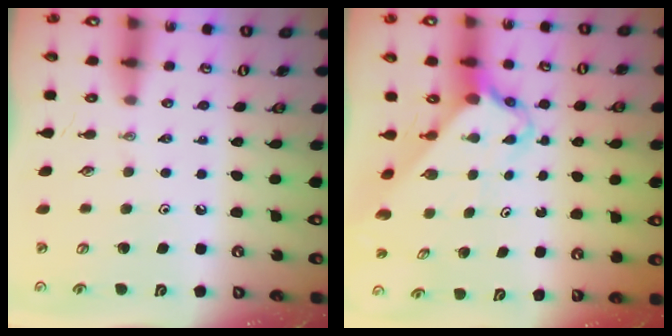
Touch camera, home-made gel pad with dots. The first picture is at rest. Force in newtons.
{"total": 2.8, "press": 2.8, "slide": 0.2}